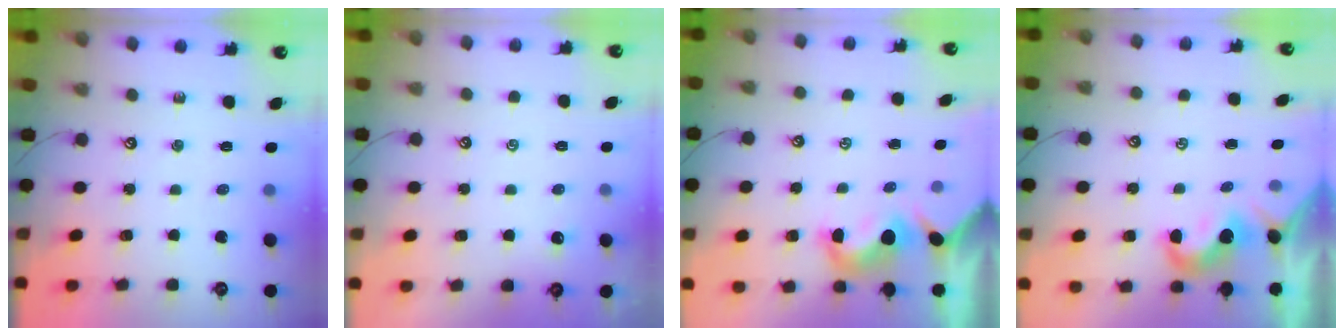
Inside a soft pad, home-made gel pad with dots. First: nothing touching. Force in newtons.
{"total": 2.1, "press": 2.1, "slide": 0.3}
{"total": 2.6, "press": 2.4, "slide": 1.0}
{"total": 2.1, "press": 2.0, "slide": 0.5}